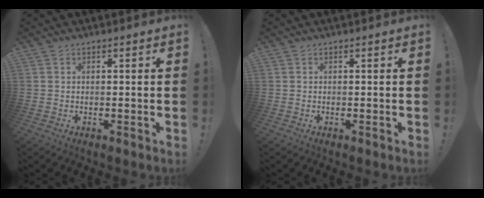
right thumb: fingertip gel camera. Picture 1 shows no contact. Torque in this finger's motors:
{"motor_torque": [0.00, 0.00, -0.02, 0.02, 0.05]}